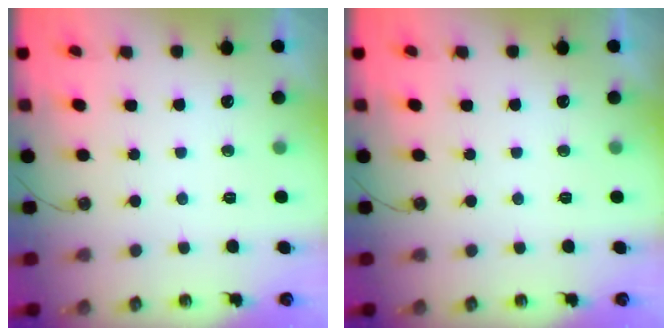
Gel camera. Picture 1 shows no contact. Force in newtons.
{"total": 0.0}